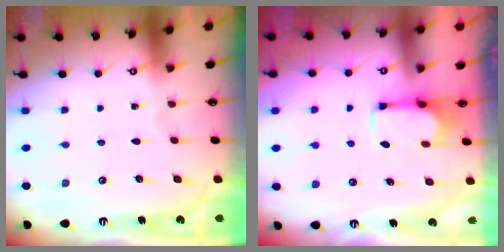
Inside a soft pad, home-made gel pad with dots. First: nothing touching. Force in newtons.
{"total": 2.8, "press": 2.7, "slide": 0.8}